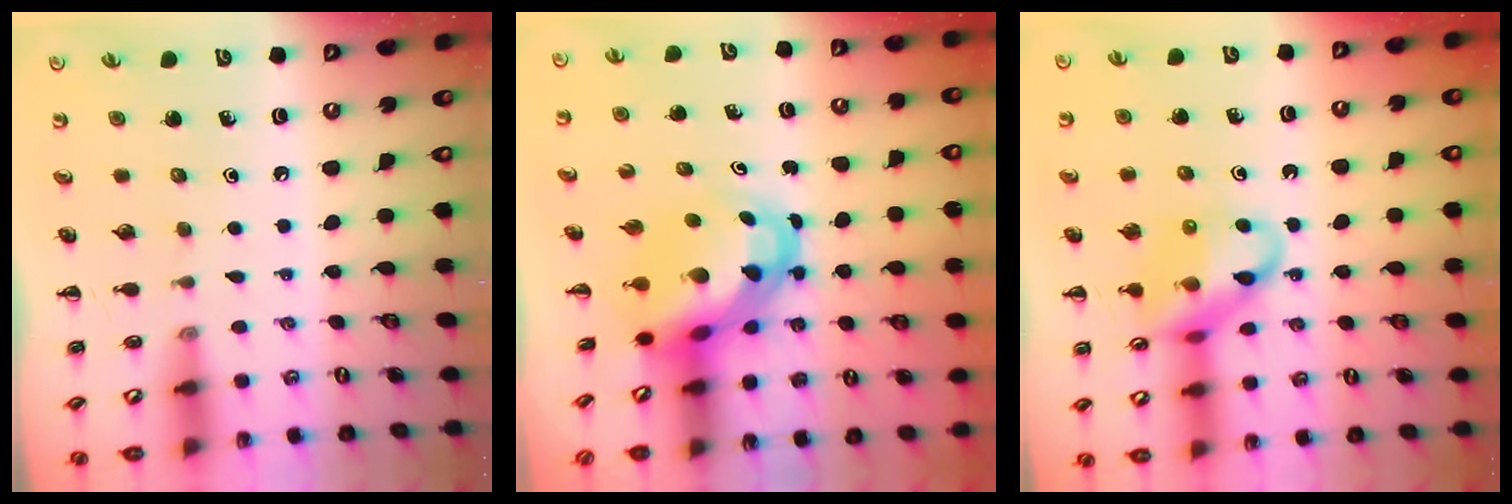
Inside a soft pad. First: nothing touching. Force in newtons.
{"total": 6.2, "press": 6.0, "slide": 1.6}
{"total": 14.1, "press": 14.0, "slide": 1.8}